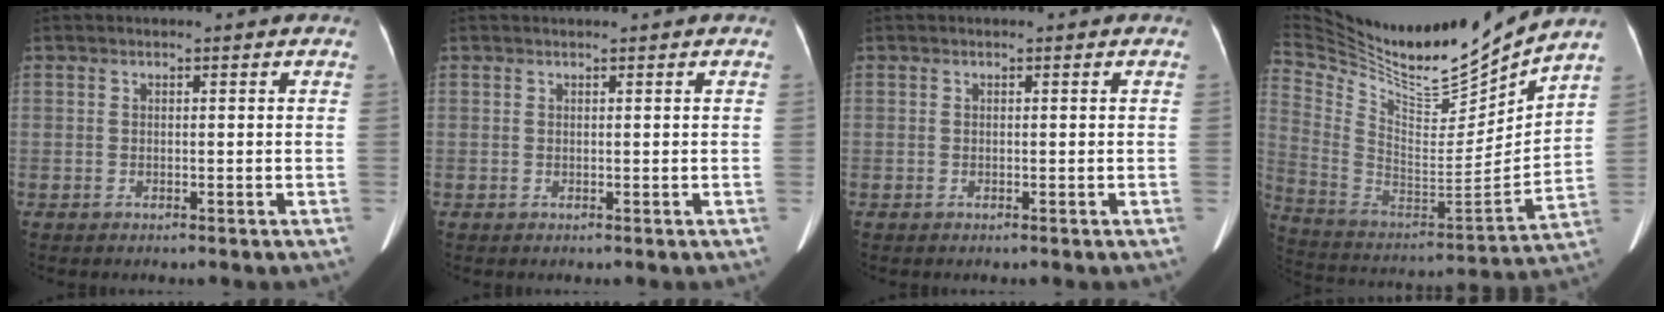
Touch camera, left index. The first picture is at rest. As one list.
[{"total": 0.8, "force": [0.8, -0.1, 0.3], "torque": [-0.006, 0.012, 0.018]}, {"total": 0.0}, {"total": 25.5, "force": [23.1, 2.7, 10.6], "torque": [-0.217, -0.055, 0.390]}]